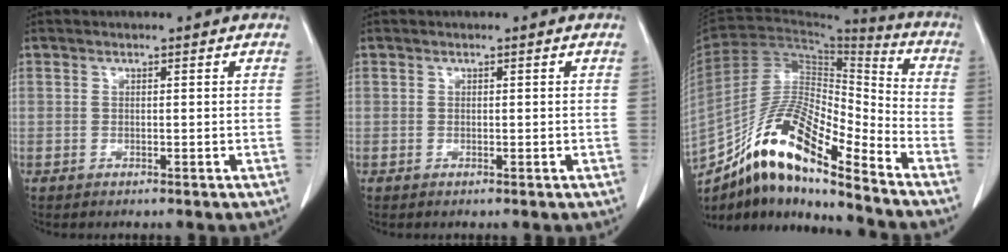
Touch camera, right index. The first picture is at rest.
{"total": 0.0}
{"total": 17.6, "force": [-13.0, 2.6, 11.6], "torque": [-0.217, 0.014, -0.233]}